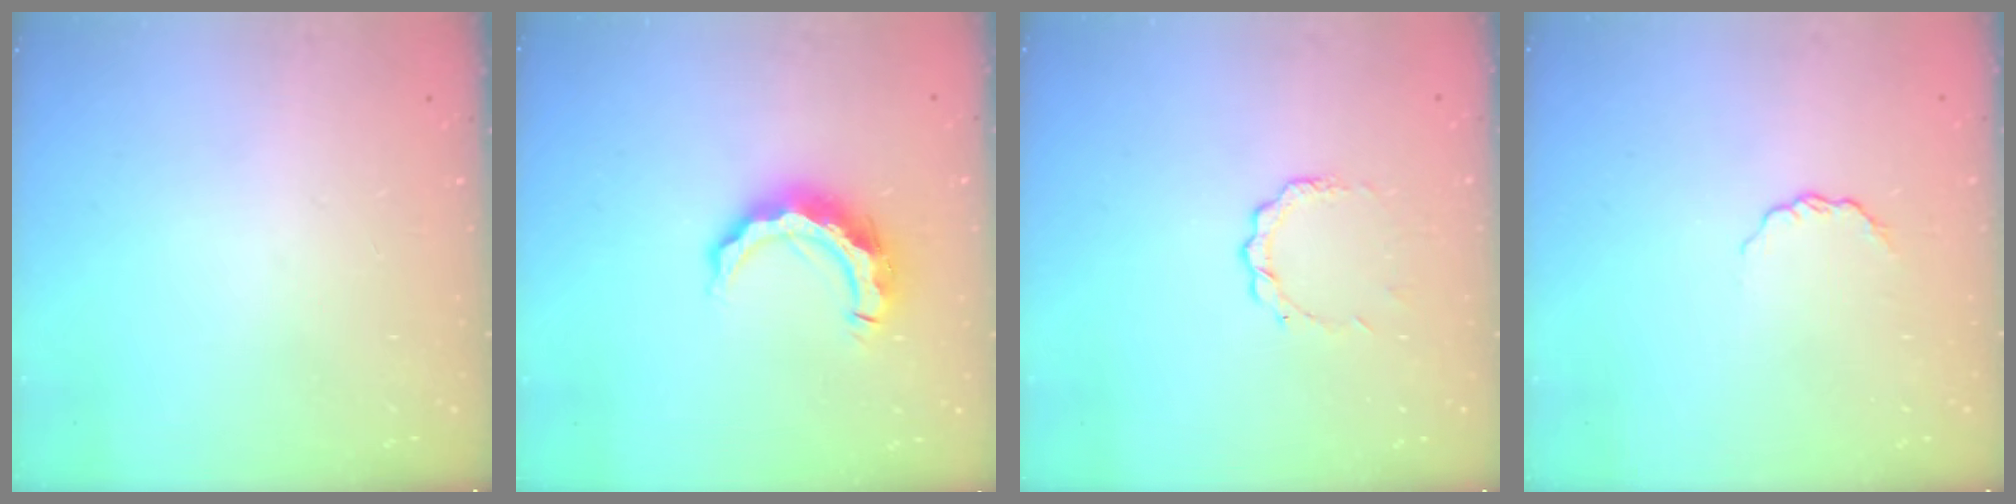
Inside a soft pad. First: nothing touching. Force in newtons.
{"total": 10.8, "press": 10.8, "slide": 1.0}
{"total": 4.9, "press": 4.9, "slide": 0.5}
{"total": 3.3, "press": 3.3, "slide": 0.3}